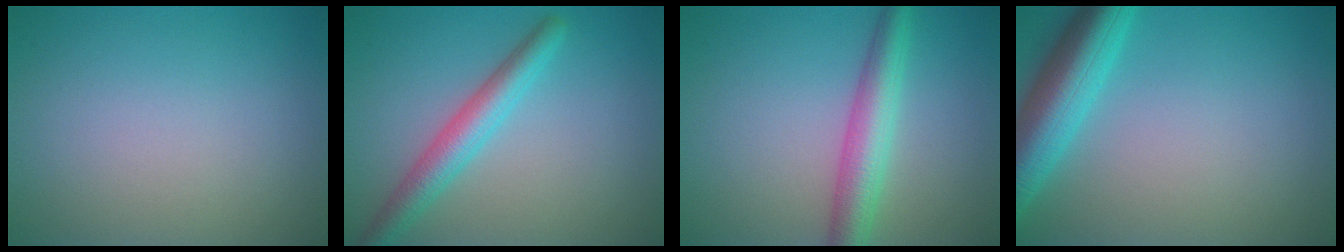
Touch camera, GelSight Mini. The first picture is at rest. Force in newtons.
{"total": 3.8, "press": 3.8, "slide": 0.1}
{"total": 4.5, "press": 4.5, "slide": 0.1}
{"total": 6.7, "press": 6.7, "slide": 0.3}